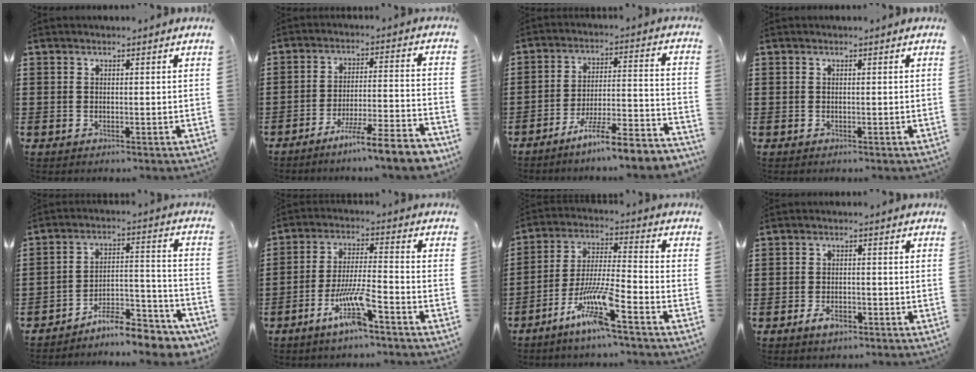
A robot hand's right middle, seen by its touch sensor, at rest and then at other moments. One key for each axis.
{"total": 8.2, "fx": -7.0, "fy": -0.5, "fz": 4.2, "tx": -0.065, "ty": -0.003, "tz": -0.133}
{"total": 7.6, "fx": -6.7, "fy": -0.5, "fz": 3.5, "tx": -0.057, "ty": -0.006, "tz": -0.131}
{"total": 0.0}
{"total": 8.3, "fx": -7.9, "fy": 1.1, "fz": 2.3, "tx": -0.024, "ty": 0.023, "tz": -0.149}
{"total": 8.9, "fx": -5.1, "fy": 1.5, "fz": 7.1, "tx": -0.145, "ty": -0.005, "tz": -0.097}
{"total": 9.9, "fx": -6.4, "fy": 0.4, "fz": 7.6, "tx": -0.163, "ty": -0.013, "tz": -0.127}
{"total": 3.0, "fx": -1.8, "fy": 1.4, "fz": 1.9, "tx": -0.040, "ty": 0.001, "tz": -0.036}